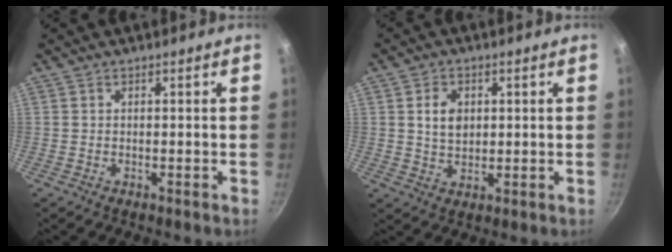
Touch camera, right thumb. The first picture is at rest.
{"total": 5.3, "force": [1.2, 3.9, 3.5], "torque": [-0.046, -0.004, 0.024]}